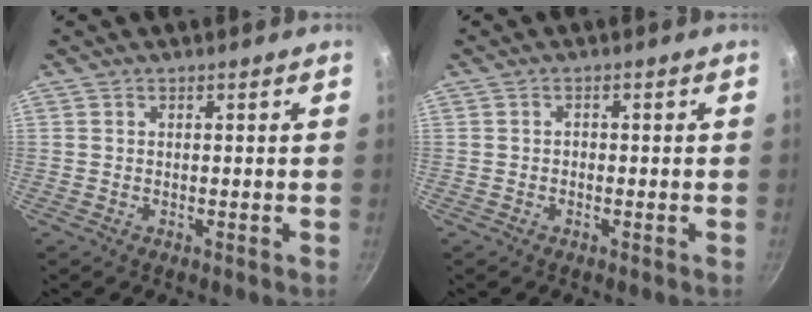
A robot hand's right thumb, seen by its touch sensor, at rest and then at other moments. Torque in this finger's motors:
{"motor_torque": [0.07, -0.11, -0.21, -0.04, 0.03]}